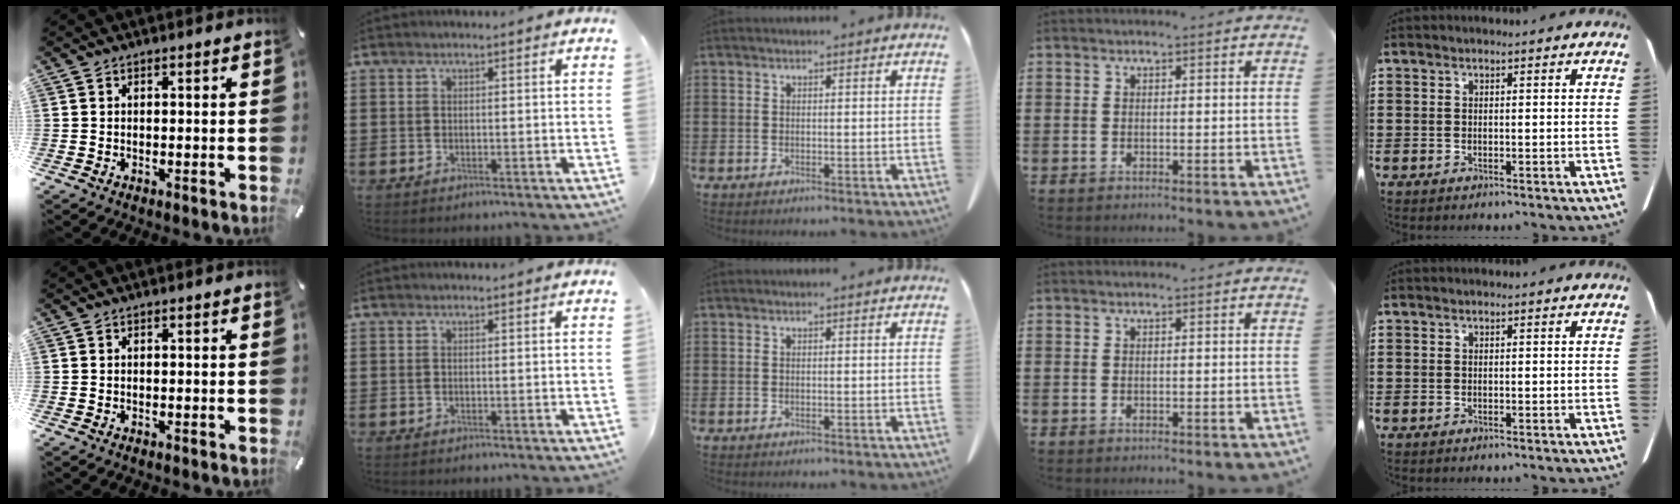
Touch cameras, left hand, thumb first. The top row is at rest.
{}